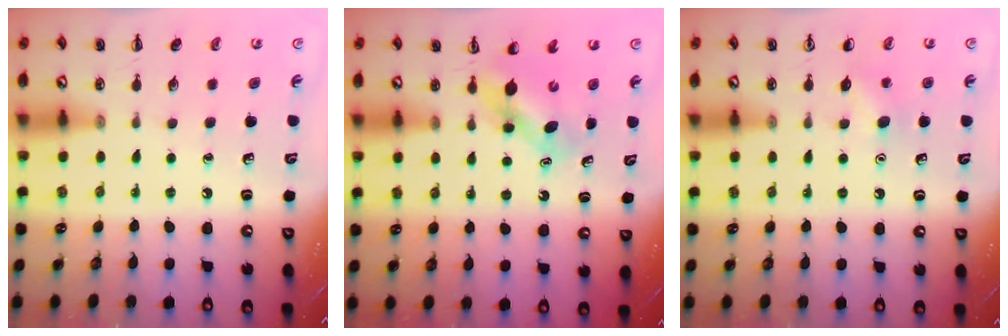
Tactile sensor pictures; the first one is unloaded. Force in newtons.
{"total": 5.6, "press": 5.6, "slide": 0.8}
{"total": 5.7, "press": 5.4, "slide": 1.6}